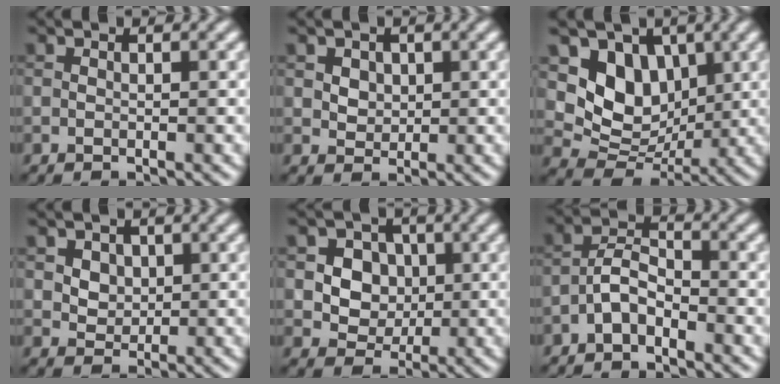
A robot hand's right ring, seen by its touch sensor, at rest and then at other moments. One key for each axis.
{"total": 2.6, "fx": 1.2, "fy": 2.0, "fz": 1.3, "tx": -0.033, "ty": 0.002, "tz": 0.032}
{"total": 6.9, "fx": 2.1, "fy": 5.4, "fz": 3.7, "tx": -0.058, "ty": -0.014, "tz": 0.029}
{"total": 3.0, "fx": 1.3, "fy": 2.3, "fz": 1.5, "tx": -0.036, "ty": 0.003, "tz": 0.034}
{"total": 5.9, "fx": 1.5, "fy": 5.1, "fz": 2.7, "tx": -0.043, "ty": 0.010, "tz": 0.026}
{"total": 2.8, "fx": -1.7, "fy": 1.1, "fz": 1.9, "tx": -0.035, "ty": 0.013, "tz": -0.041}